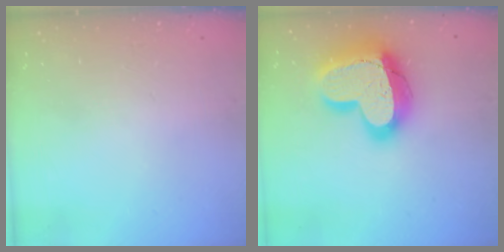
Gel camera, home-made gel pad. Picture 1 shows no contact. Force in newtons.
{"total": 23.4, "press": 23.3, "slide": 1.9}